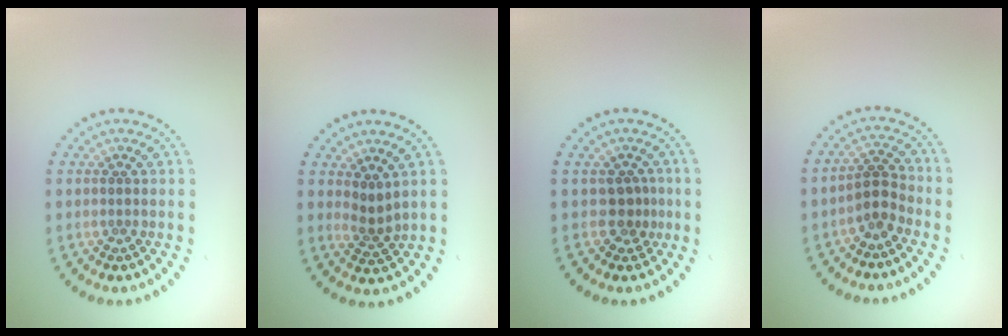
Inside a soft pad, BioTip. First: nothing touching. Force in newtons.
{"total": 1.9, "press": 1.2, "slide": 1.5}
{"total": 1.8, "press": 1.3, "slide": 1.3}
{"total": 2.2, "press": 1.9, "slide": 1.2}